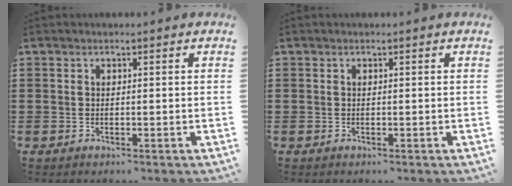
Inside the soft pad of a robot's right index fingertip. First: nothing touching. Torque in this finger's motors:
{"motor_torque": [0.00, 0.00, 0.00, 0.00]}